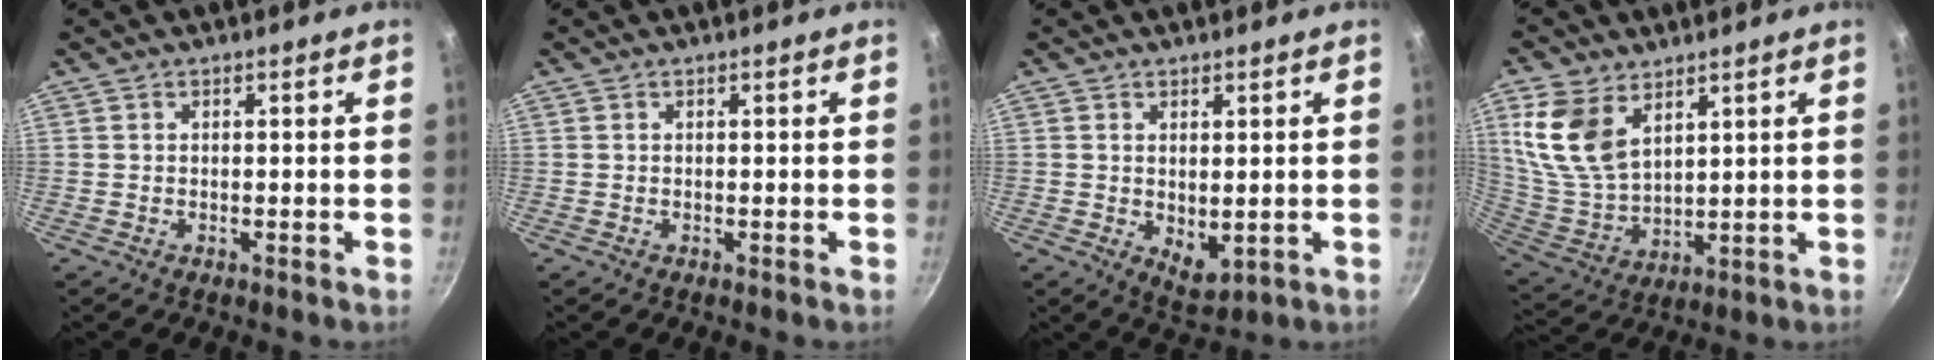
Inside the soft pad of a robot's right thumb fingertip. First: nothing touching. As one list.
[{"total": 0.0}, {"total": 4.8, "force": [0.6, 2.6, 4.0], "torque": [-0.051, -0.017, 0.018]}, {"total": 13.4, "force": [6.2, 8.1, 8.7], "torque": [-0.164, -0.032, 0.138]}]